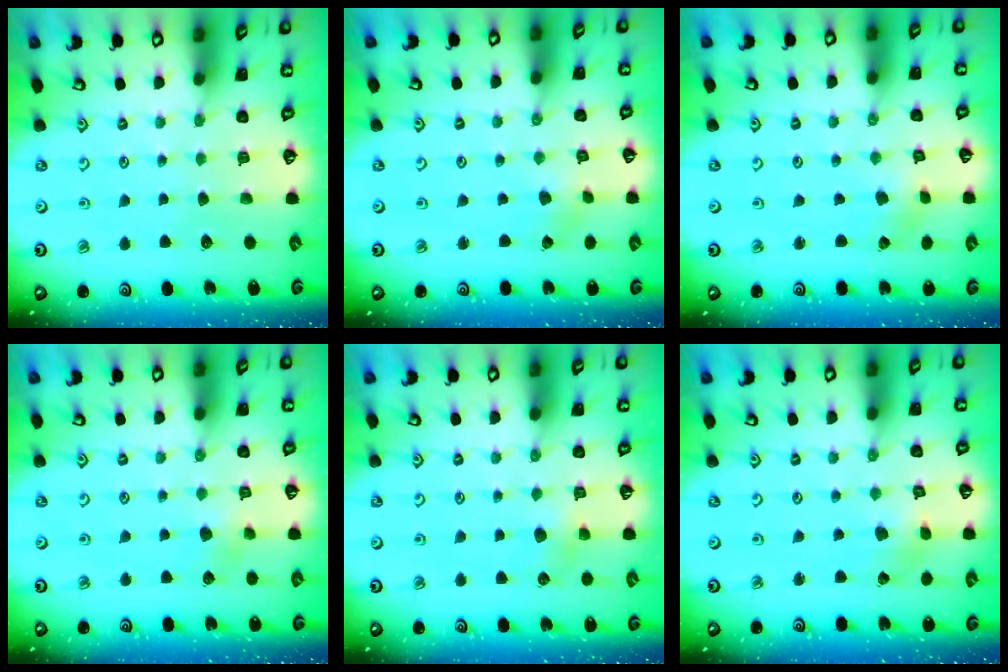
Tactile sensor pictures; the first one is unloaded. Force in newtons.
{"total": 1.5, "press": 1.4, "slide": 0.2}
{"total": 0.5, "press": 0.5, "slide": 0.1}
{"total": 3.9, "press": 3.9, "slide": 0.6}
{"total": 4.5, "press": 4.4, "slide": 0.7}
{"total": 2.2, "press": 2.2, "slide": 0.1}